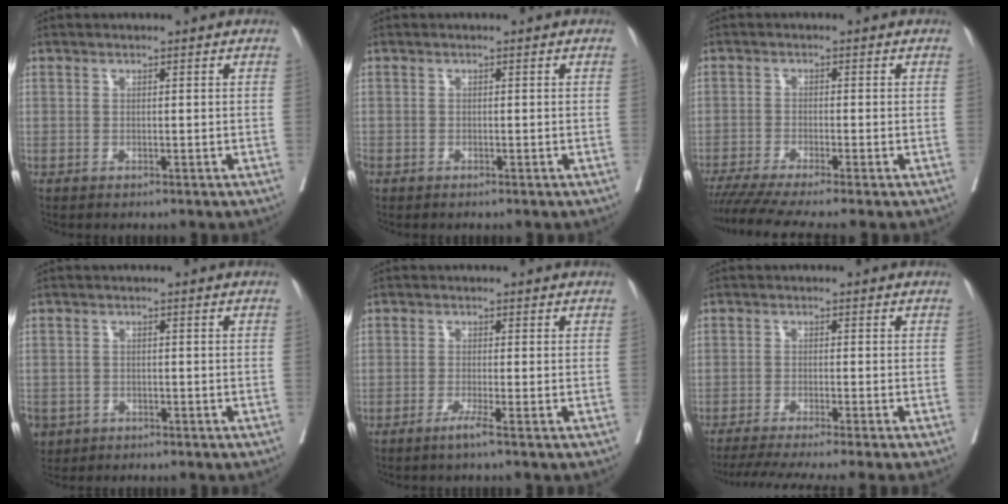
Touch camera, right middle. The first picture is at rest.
{"total": 2.2, "force": [-1.2, 1.3, 1.3], "torque": [-0.047, 0.002, -0.020]}
{"total": 8.8, "force": [-7.3, -0.7, 4.9], "torque": [-0.067, -0.018, -0.118]}
{"total": 6.5, "force": [-3.5, 5.1, 2.0], "torque": [-0.059, -0.002, -0.055]}
{"total": 1.9, "force": [-1.2, -0.6, 1.3], "torque": [-0.021, -0.001, -0.024]}
{"total": 11.1, "force": [-9.4, -1.5, 5.7], "torque": [-0.061, -0.023, -0.143]}